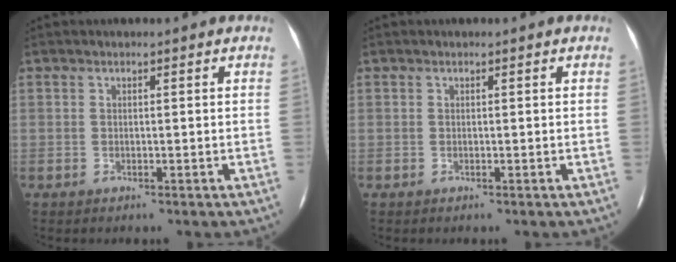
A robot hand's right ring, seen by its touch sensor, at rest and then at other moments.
{"total": 0.0}